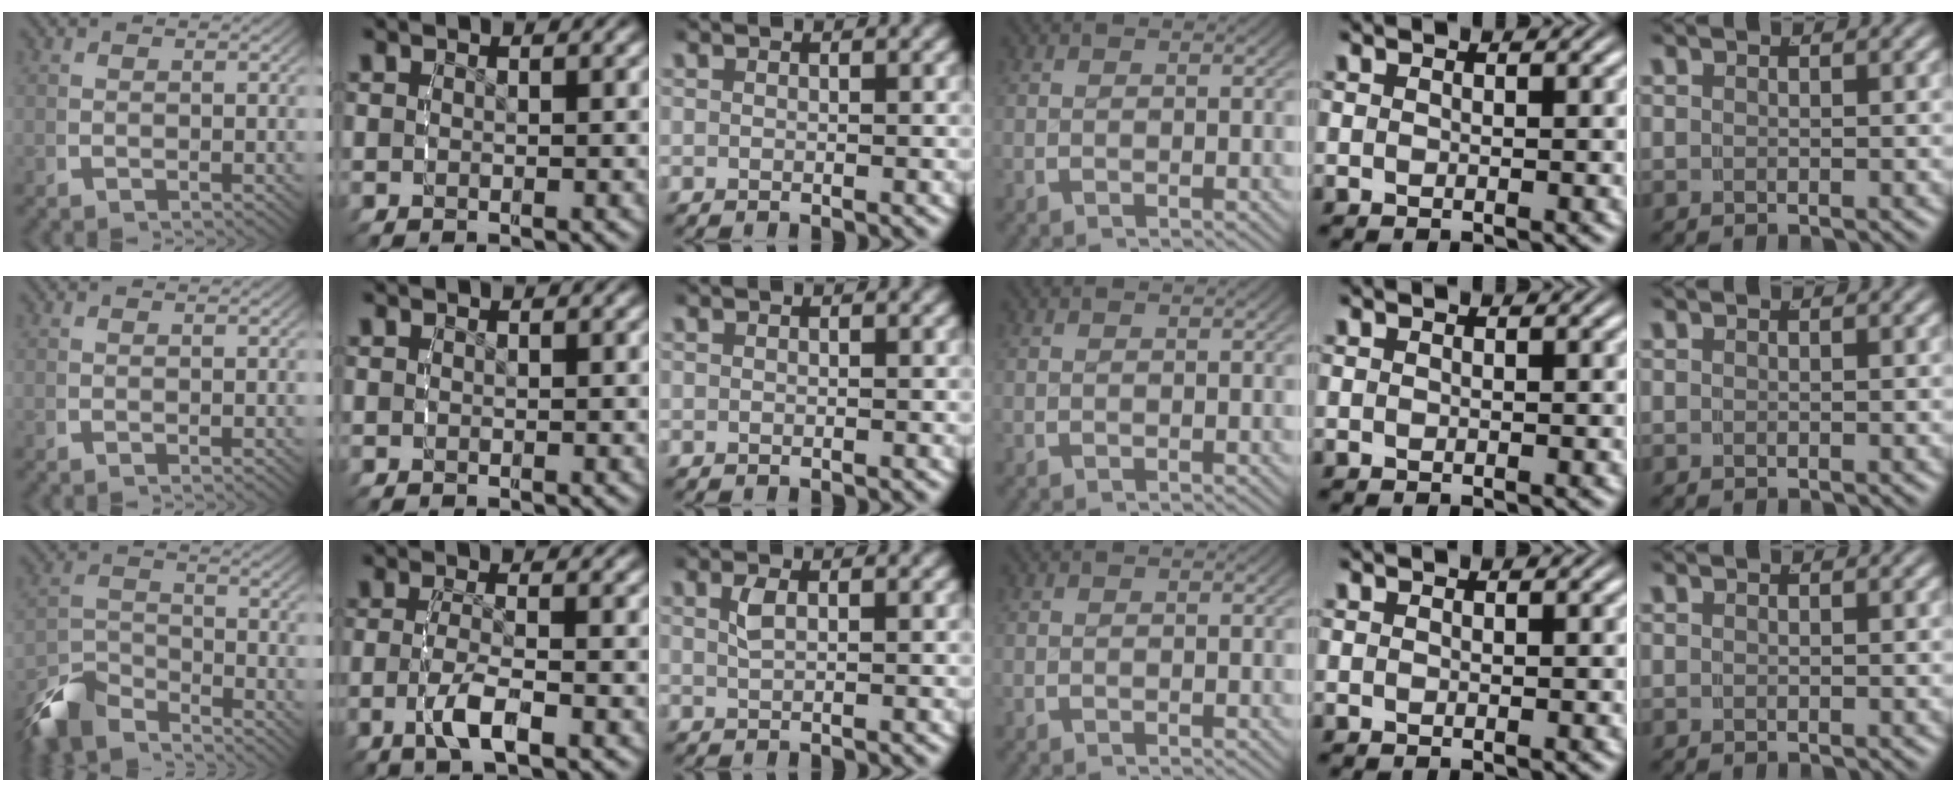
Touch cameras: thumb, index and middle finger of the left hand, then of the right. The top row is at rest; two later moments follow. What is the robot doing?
{"motion": "grasp_and_lifting", "object": "bottle cap"}